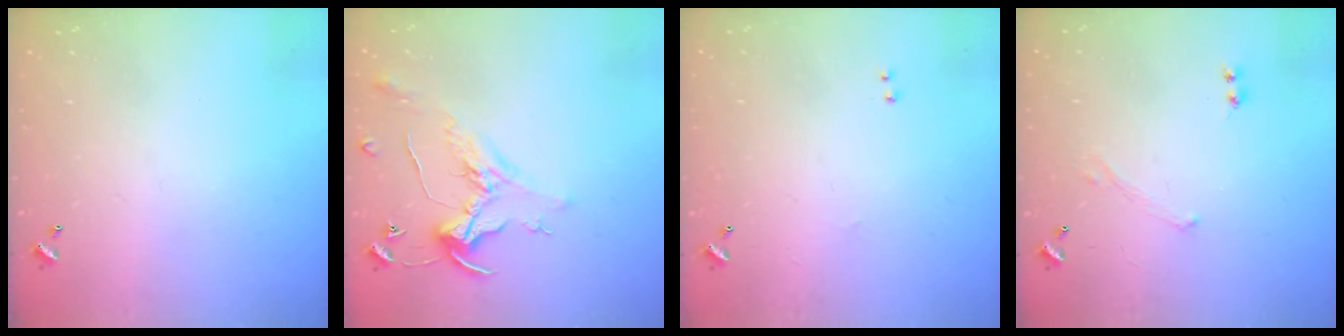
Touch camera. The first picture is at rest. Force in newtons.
{"total": 0.8, "press": 0.0, "slide": 0.8}
{"total": 2.3, "press": 2.2, "slide": 0.8}
{"total": 0.7, "press": 0.6, "slide": 0.2}